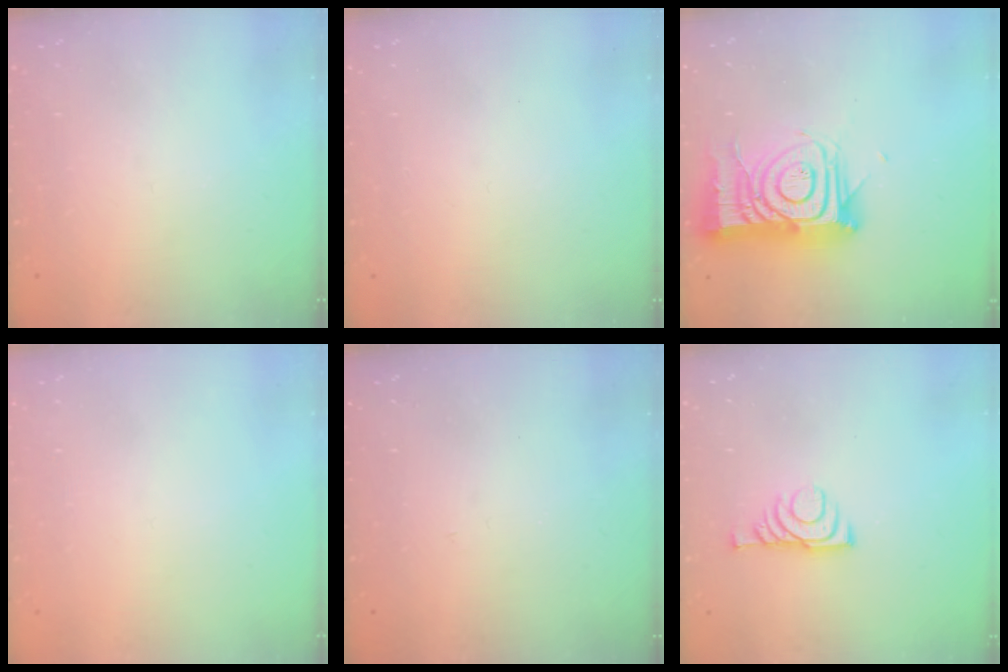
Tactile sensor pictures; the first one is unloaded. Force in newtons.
{"total": 1.6, "press": 1.6, "slide": 0.1}
{"total": 16.7, "press": 16.6, "slide": 1.4}
{"total": 1.5, "press": 1.5, "slide": 0.1}
{"total": 2.7, "press": 2.7, "slide": 0.3}
{"total": 7.2, "press": 7.1, "slide": 1.1}